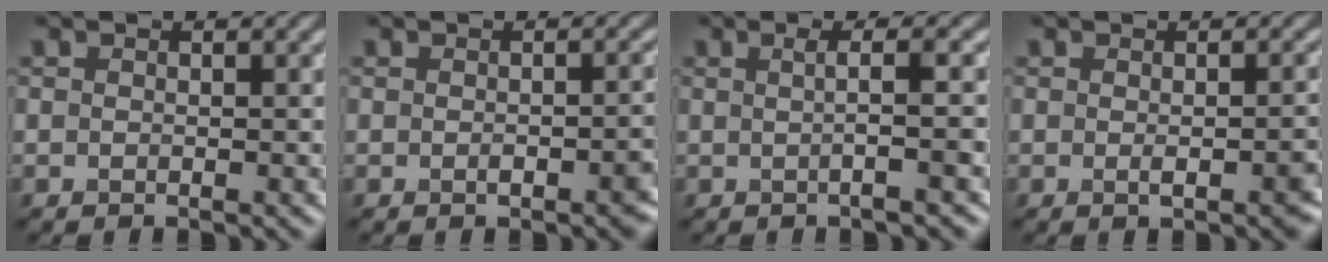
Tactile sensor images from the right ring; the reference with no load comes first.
{"total": 2.6, "force": [-1.1, 0.9, 2.2], "torque": [-0.027, 0.002, -0.012]}
{"total": 3.3, "force": [0.2, 1.0, 3.2], "torque": [-0.024, 0.008, -0.010]}
{"total": 3.0, "force": [-0.6, 0.9, 2.8], "torque": [-0.032, 0.001, -0.003]}